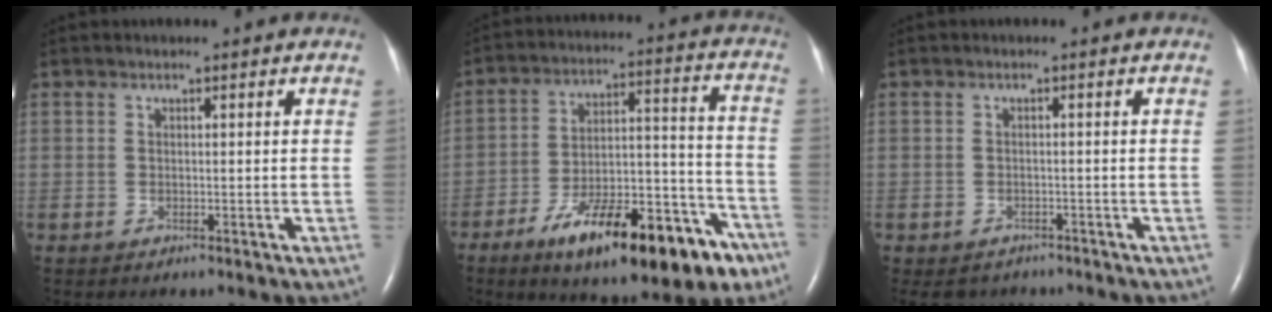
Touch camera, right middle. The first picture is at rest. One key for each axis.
{"total": 21.7, "fx": -13.1, "fy": 6.7, "fz": 16.0, "tx": -0.193, "ty": 0.030, "tz": -0.197}
{"total": 5.0, "fx": -4.2, "fy": 2.7, "fz": 0.7, "tx": -0.004, "ty": 0.002, "tz": -0.054}